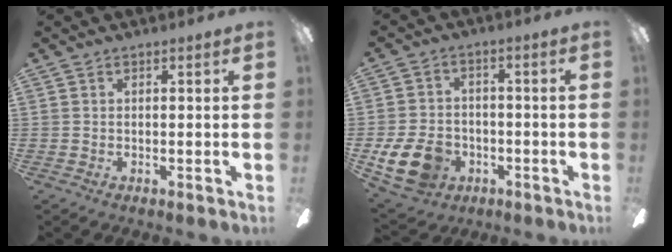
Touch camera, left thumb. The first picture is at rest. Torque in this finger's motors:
{"motor_torque": [0.46, 2.59, 0.39, -0.29, 0.10]}